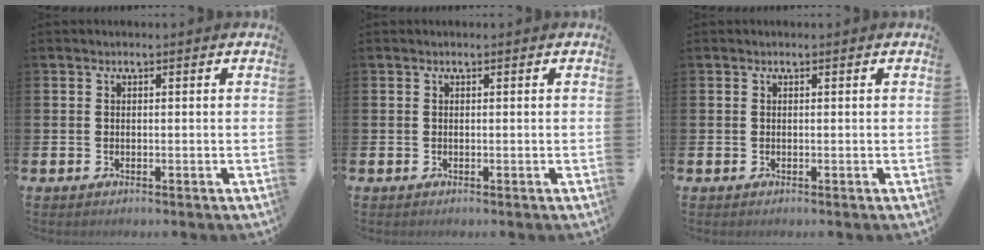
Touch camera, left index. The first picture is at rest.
{"total": 0.0}
{"total": 0.0}